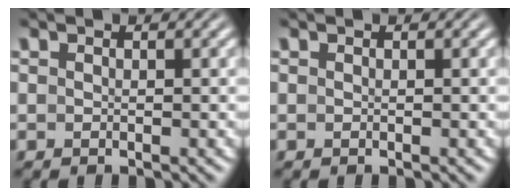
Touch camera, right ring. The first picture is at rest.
{"total": 0.0}